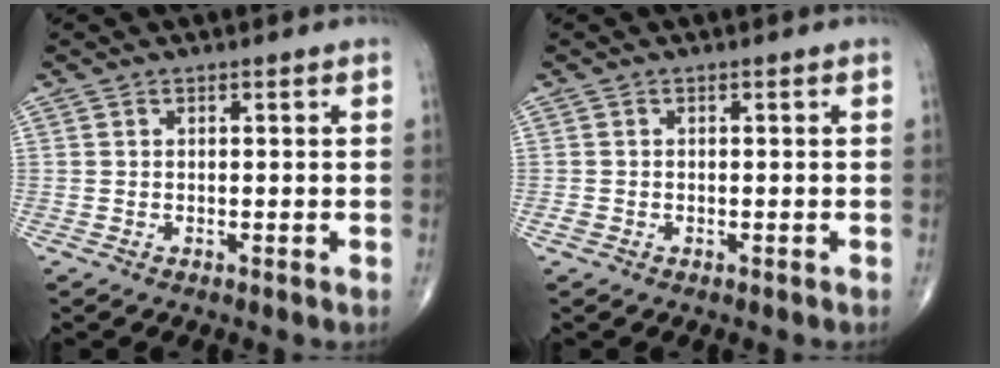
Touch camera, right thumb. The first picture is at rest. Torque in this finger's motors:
{"motor_torque": [0.13, 0.01, -0.01, -0.21, -0.01]}